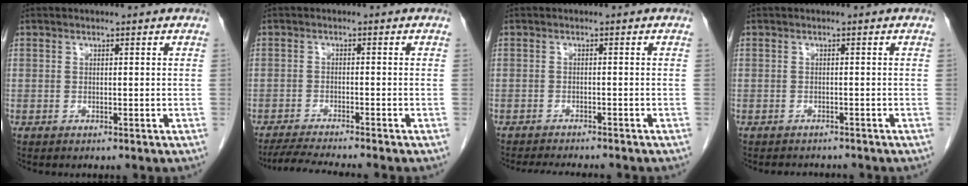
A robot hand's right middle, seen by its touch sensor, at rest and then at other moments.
{"total": 7.4, "force": [-6.6, -0.7, 3.2], "torque": [-0.042, -0.017, -0.105]}
{"total": 7.5, "force": [-6.8, 1.0, 2.9], "torque": [-0.037, -0.010, -0.094]}
{"total": 2.8, "force": [-2.6, 1.0, 0.4], "torque": [-0.003, -0.003, -0.033]}